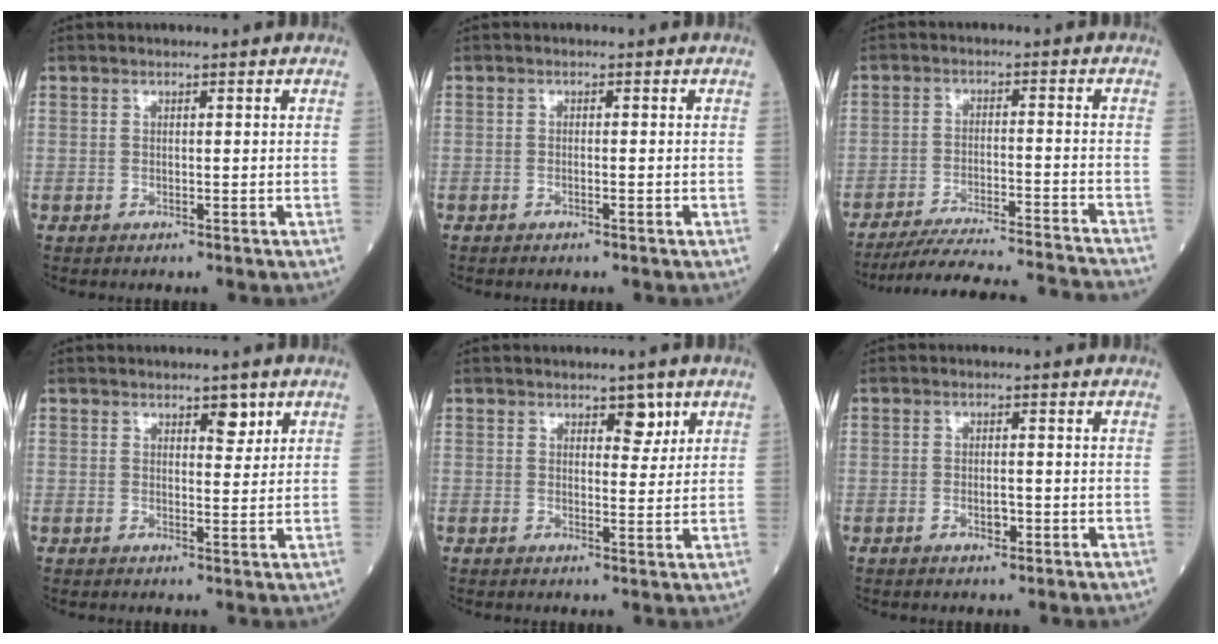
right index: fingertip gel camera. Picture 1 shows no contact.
{"total": 0.6, "force": [-0.2, 0.1, 0.5], "torque": [-0.012, 0.002, 0.001]}
{"total": 18.5, "force": [-17.5, -0.6, 6.0], "torque": [-0.090, -0.027, -0.249]}
{"total": 2.5, "force": [1.5, 1.1, 1.6], "torque": [-0.017, -0.003, 0.022]}
{"total": 2.6, "force": [1.6, 1.3, 1.6], "torque": [-0.015, -0.002, 0.023]}
{"total": 1.9, "force": [-0.8, 0.8, 1.6], "torque": [-0.029, 0.002, -0.009]}